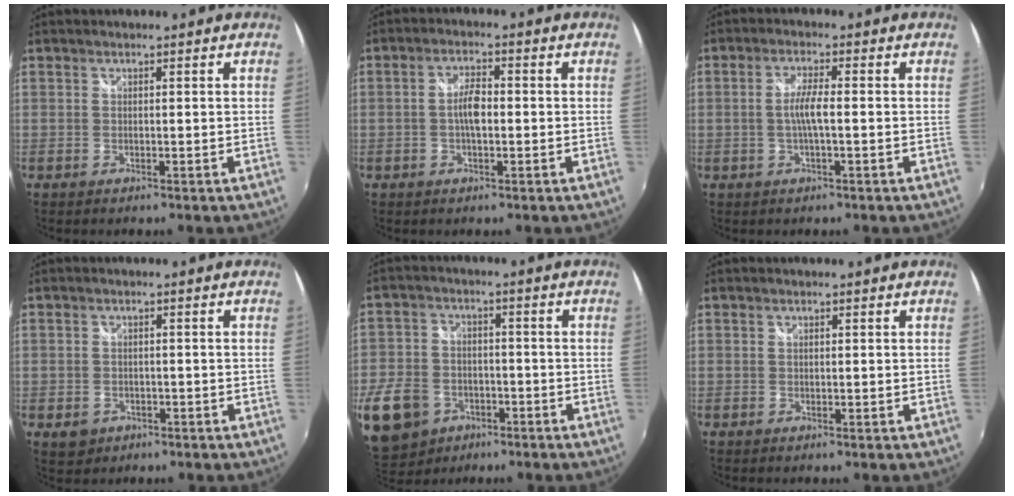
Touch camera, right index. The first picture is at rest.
{"total": 4.0, "force": [-0.5, 1.4, 3.7], "torque": [-0.072, 0.006, -0.011]}
{"total": 3.9, "force": [-0.6, 0.3, 3.8], "torque": [-0.074, 0.001, -0.010]}
{"total": 4.0, "force": [-1.7, 3.3, 1.4], "torque": [-0.034, -0.003, -0.020]}
{"total": 16.5, "force": [-7.8, 12.3, 7.8], "torque": [-0.214, -0.003, -0.126]}
{"total": 0.0}